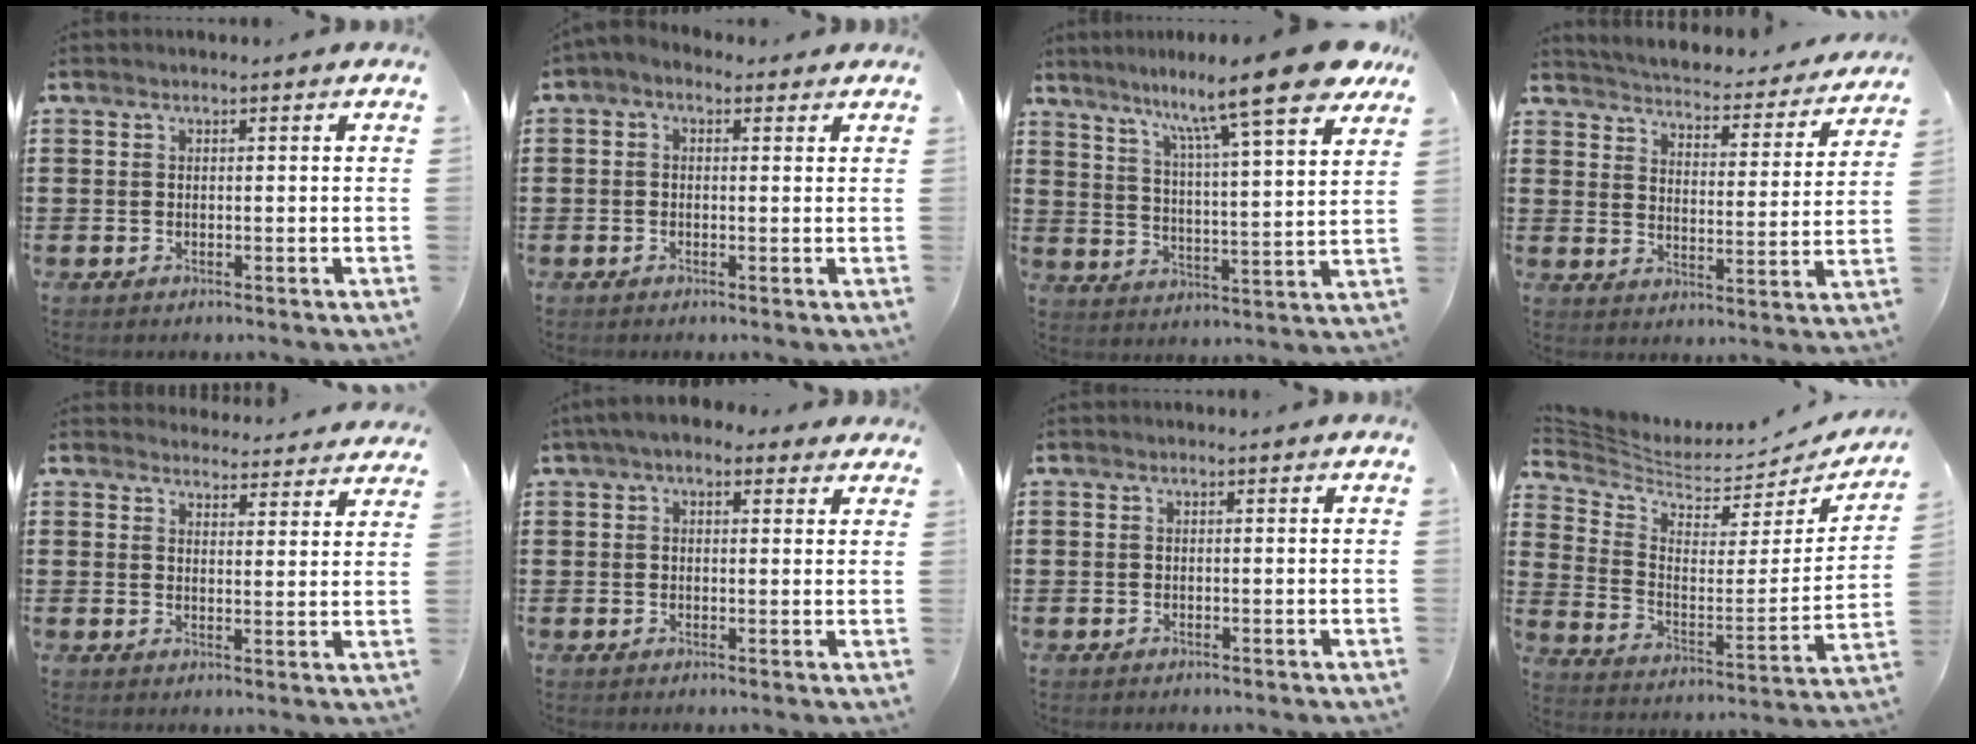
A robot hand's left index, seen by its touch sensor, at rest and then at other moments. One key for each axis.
{"total": 1.3, "fx": -0.4, "fy": 0.8, "fz": 1.0, "tx": -0.028, "ty": -0.001, "tz": -0.010}
{"total": 13.4, "fx": 10.7, "fy": -0.1, "fz": 8.0, "tx": -0.149, "ty": -0.069, "tz": 0.167}
{"total": 3.2, "fx": 3.2, "fy": 0.0, "fz": 0.3, "tx": -0.028, "ty": -0.034, "tz": 0.046}
{"total": 3.8, "fx": 3.7, "fy": 0.4, "fz": 0.0, "tx": -0.006, "ty": -0.023, "tz": 0.066}
{"total": 3.5, "fx": 2.3, "fy": 1.8, "fz": 1.9, "tx": -0.045, "ty": 0.005, "tz": 0.042}
{"total": 0.0}
{"total": 4.0, "fx": 3.8, "fy": 1.1, "fz": 0.9, "tx": -0.049, "ty": -0.047, "tz": 0.060}